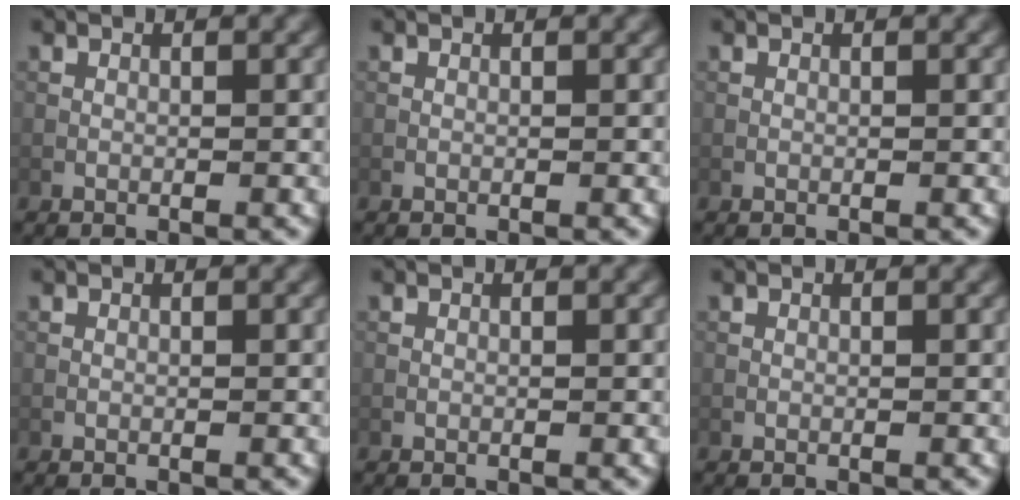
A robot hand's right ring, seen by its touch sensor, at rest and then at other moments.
{"total": 0.0}
{"total": 0.0}
{"total": 0.0}
{"total": 0.0}
{"total": 0.0}